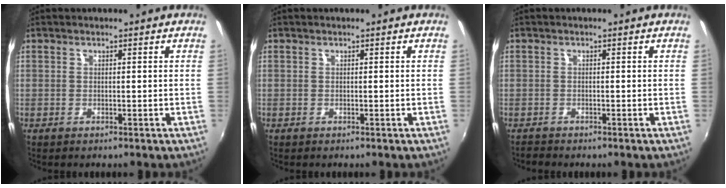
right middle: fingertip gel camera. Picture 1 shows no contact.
{"total": 0.0}
{"total": 1.1, "force": [-1.0, 0.3, -0.1], "torque": [-0.001, 0.000, -0.020]}